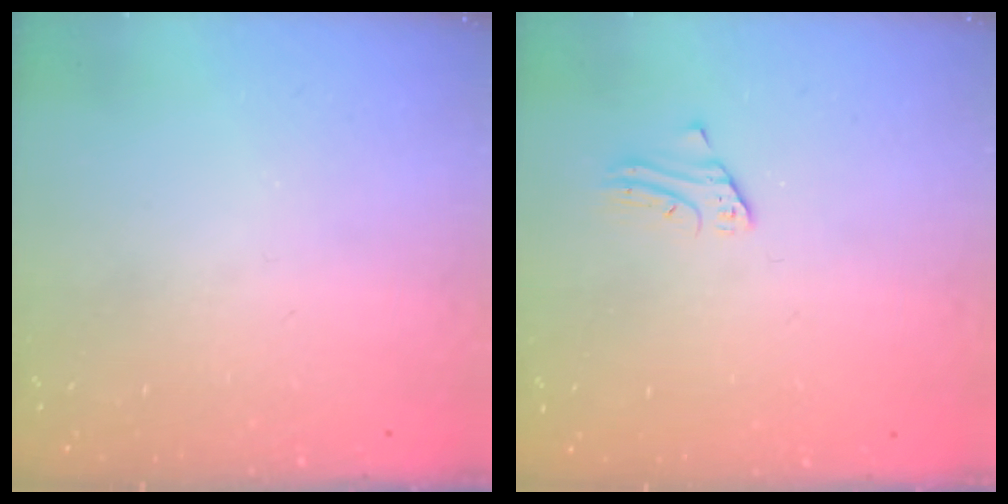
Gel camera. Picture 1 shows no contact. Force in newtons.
{"total": 1.5, "press": 1.5, "slide": 0.1}